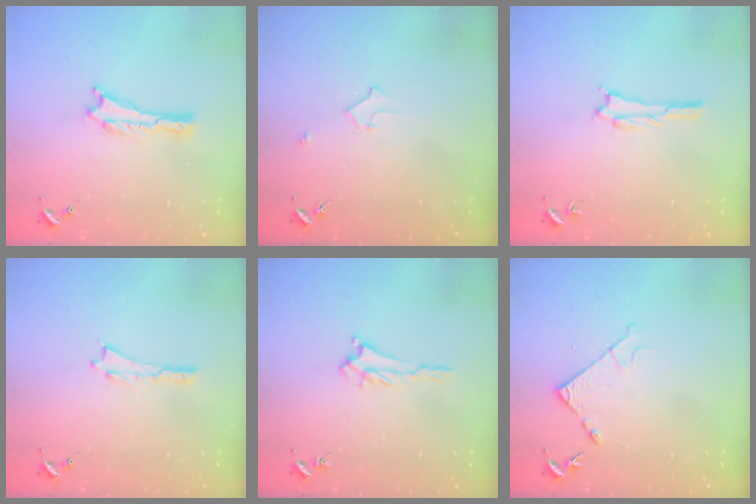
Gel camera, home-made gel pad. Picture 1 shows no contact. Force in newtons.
{"total": 2.2, "press": 2.2, "slide": 0.2}
{"total": 1.1, "press": 1.1, "slide": 0.1}
{"total": 0.0}
{"total": 2.0, "press": 2.0, "slide": 0.5}
{"total": 4.2, "press": 4.2, "slide": 0.5}